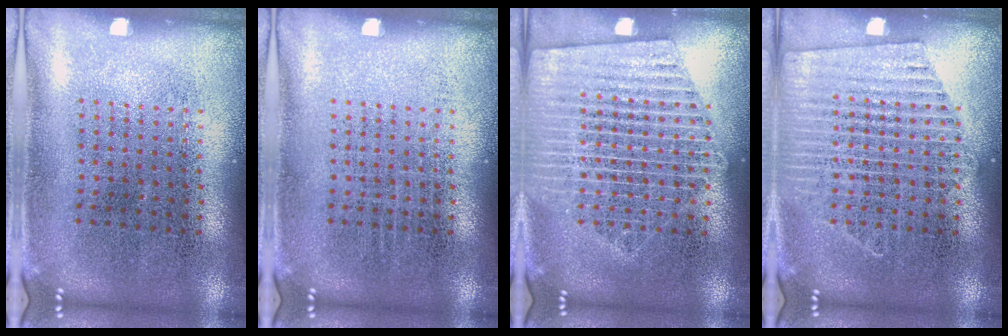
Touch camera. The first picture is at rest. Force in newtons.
{"total": 0.0}
{"total": 2.0, "press": 2.0, "slide": 0.2}
{"total": 2.4, "press": 2.4, "slide": 0.2}